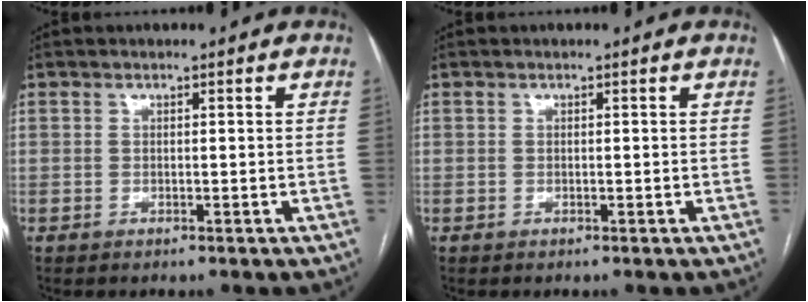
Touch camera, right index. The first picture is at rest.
{"total": 0.0}